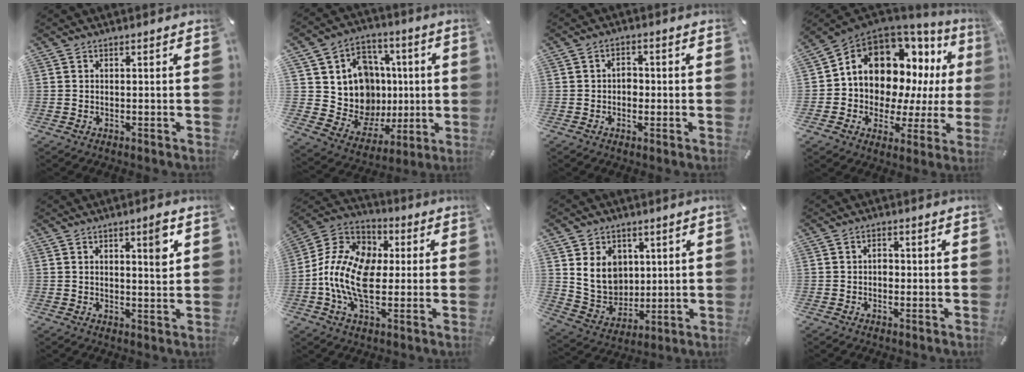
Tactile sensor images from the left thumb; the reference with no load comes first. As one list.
[{"total": 15.7, "force": [0.8, 14.5, 6.0], "torque": [-0.097, -0.015, 0.047]}, {"total": 2.8, "force": [-0.5, 2.1, 1.9], "torque": [-0.027, 0.003, -0.013]}, {"total": 13.3, "force": [6.0, 9.7, 6.8], "torque": [-0.118, -0.062, 0.113]}, {"total": 5.9, "force": [2.3, 1.8, 5.1], "torque": [-0.065, -0.011, 0.029]}, {"total": 14.7, "force": [-2.1, 9.7, 10.8], "torque": [-0.245, 0.014, -0.037]}, {"total": 10.9, "force": [3.4, 9.6, 3.8], "torque": [-0.077, -0.019, 0.070]}, {"total": 2.2, "force": [-0.3, 1.6, 1.5], "torque": [-0.022, 0.001, -0.008]}]